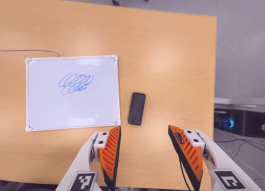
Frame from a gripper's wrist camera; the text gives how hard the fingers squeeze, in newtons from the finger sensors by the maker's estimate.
{"total": 0.0}